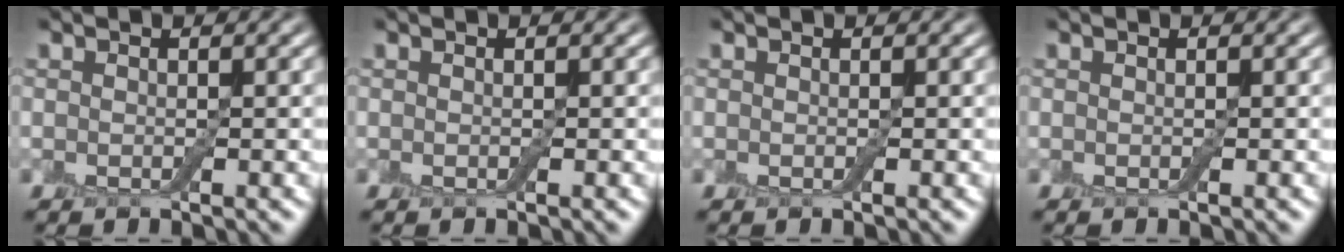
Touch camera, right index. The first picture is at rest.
{"total": 0.0}
{"total": 0.0}
{"total": 0.0}